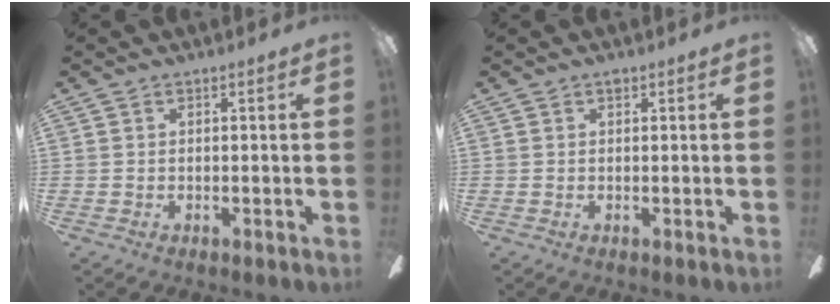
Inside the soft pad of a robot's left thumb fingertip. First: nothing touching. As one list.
[{"total": 0.7, "force": [0.4, 0.3, 0.4], "torque": [-0.009, 0.003, 0.007]}]